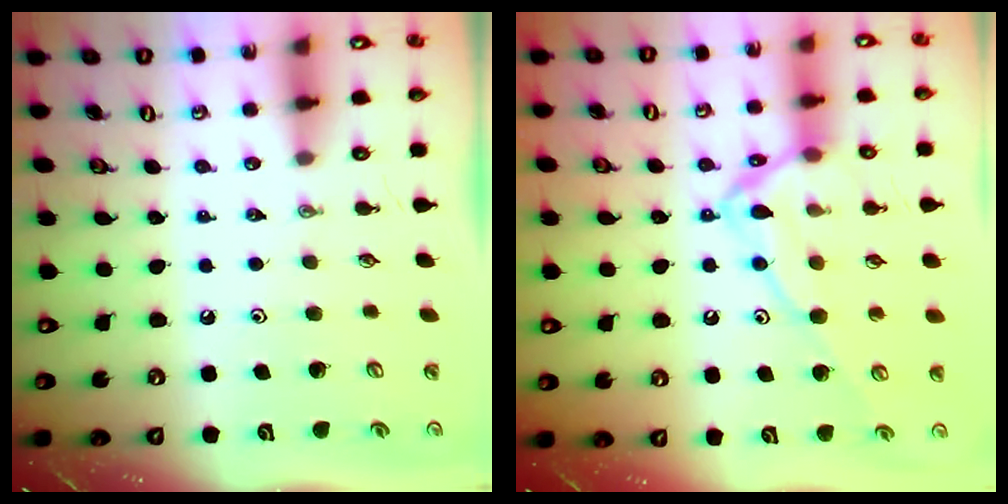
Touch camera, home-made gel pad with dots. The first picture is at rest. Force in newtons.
{"total": 15.8, "press": 15.7, "slide": 1.1}